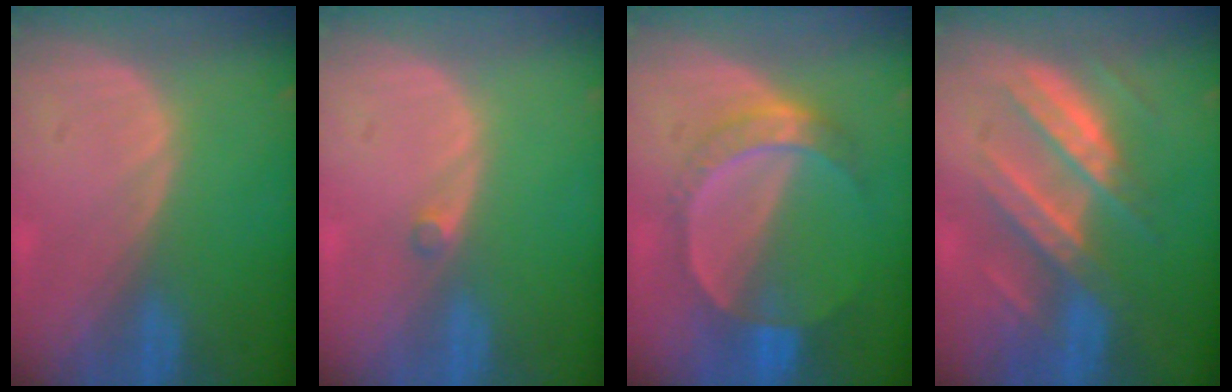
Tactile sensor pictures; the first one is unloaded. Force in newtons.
{"total": 1.0, "press": 0.9, "slide": 0.5}
{"total": 7.2, "press": 6.3, "slide": 3.5}
{"total": 8.1, "press": 8.1, "slide": 0.4}